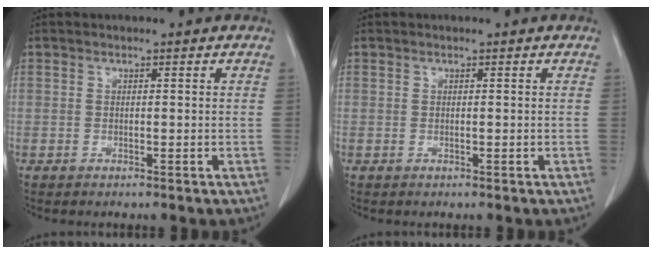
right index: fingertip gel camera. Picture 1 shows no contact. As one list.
[{"total": 0.0}]